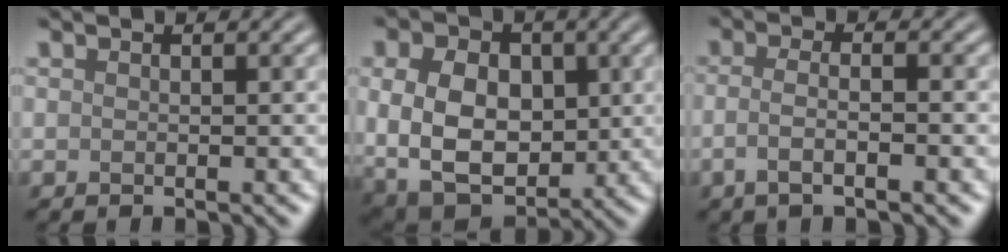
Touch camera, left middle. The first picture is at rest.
{"total": 9.6, "force": [0.4, 7.0, 6.6], "torque": [-0.138, -0.009, 0.012]}
{"total": 3.2, "force": [-1.1, 1.0, 2.8], "torque": [-0.046, -0.003, -0.026]}